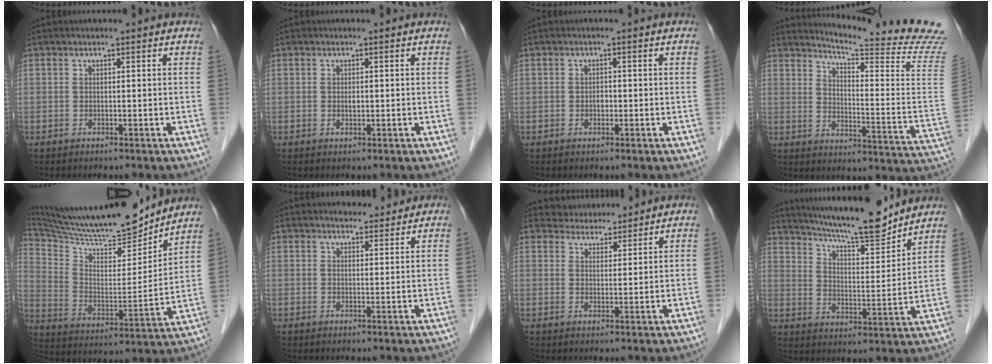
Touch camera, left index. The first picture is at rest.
{"total": 0.7, "force": [0.1, 0.3, 0.6], "torque": [-0.011, 0.000, 0.001]}
{"total": 0.9, "force": [-0.2, 0.6, 0.7], "torque": [-0.012, 0.002, -0.006]}
{"total": 21.4, "force": [20.1, -2.4, 6.9], "torque": [-0.118, -0.156, 0.240]}
{"total": 23.0, "force": [21.1, 3.3, 8.5], "torque": [-0.164, -0.014, 0.337]}
{"total": 3.4, "force": [3.2, 0.9, 0.3], "torque": [-0.007, 0.008, 0.044]}
{"total": 4.8, "force": [4.7, 1.3, 0.0], "torque": [-0.002, 0.016, 0.074]}
{"total": 16.3, "force": [14.7, 1.5, 7.0], "torque": [-0.120, -0.002, 0.227]}